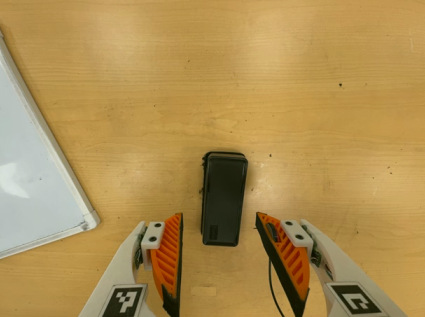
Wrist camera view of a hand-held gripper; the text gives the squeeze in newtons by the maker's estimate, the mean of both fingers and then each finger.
{"total": 0.0}